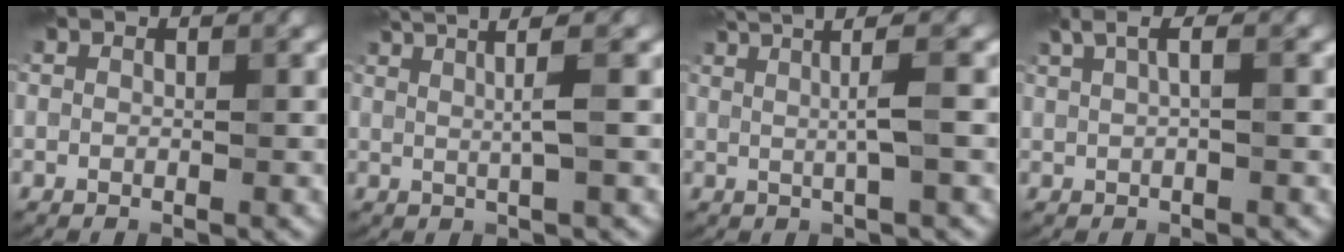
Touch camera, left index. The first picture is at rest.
{"total": 4.4, "force": [2.0, 0.8, 3.8], "torque": [-0.052, 0.010, 0.028]}
{"total": 4.5, "force": [1.4, 0.8, 4.2], "torque": [-0.063, 0.009, 0.022]}
{"total": 2.8, "force": [1.2, 1.0, 2.4], "torque": [-0.029, 0.003, 0.013]}